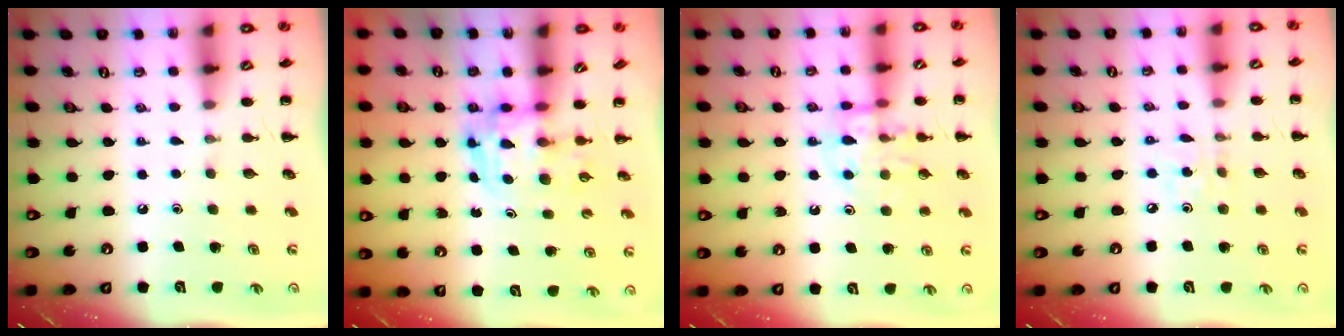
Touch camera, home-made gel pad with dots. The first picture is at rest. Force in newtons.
{"total": 3.6, "press": 3.6, "slide": 0.6}
{"total": 11.1, "press": 11.0, "slide": 1.3}
{"total": 2.8, "press": 2.7, "slide": 0.9}